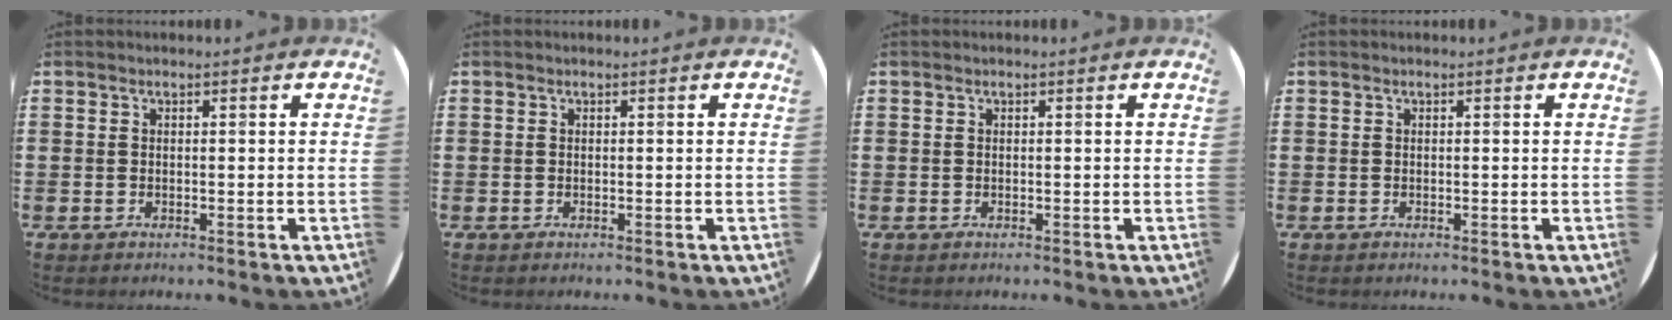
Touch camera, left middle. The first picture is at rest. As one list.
[{"total": 0.0}, {"total": 0.0}, {"total": 0.0}]